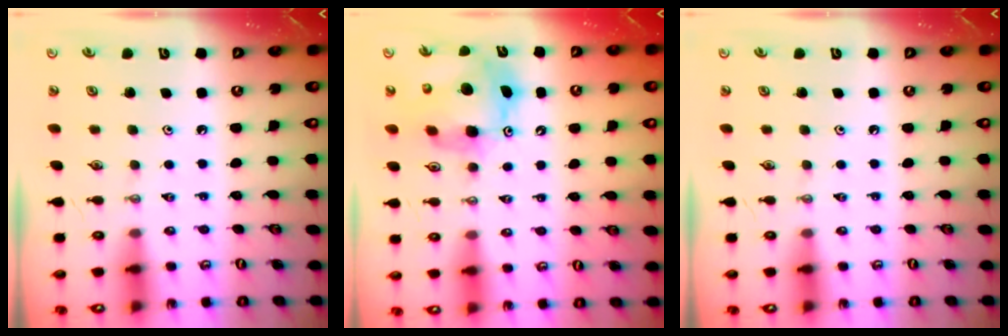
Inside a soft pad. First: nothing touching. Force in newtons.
{"total": 13.2, "press": 13.2, "slide": 1.2}
{"total": 0.0}